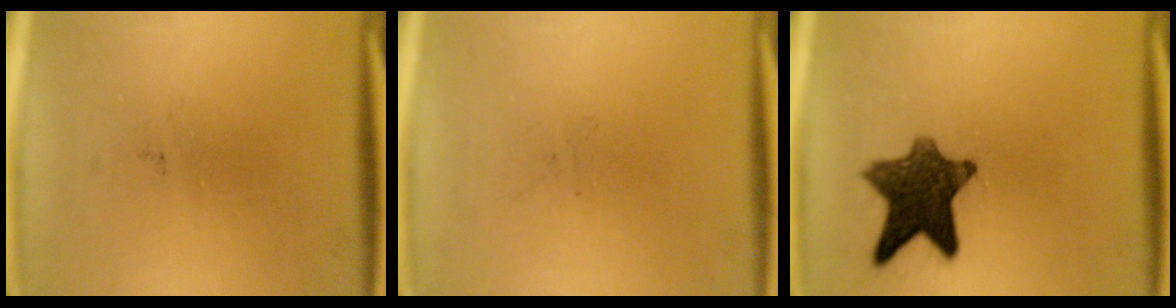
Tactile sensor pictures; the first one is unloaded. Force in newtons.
{"total": 0.0}
{"total": 10.7}